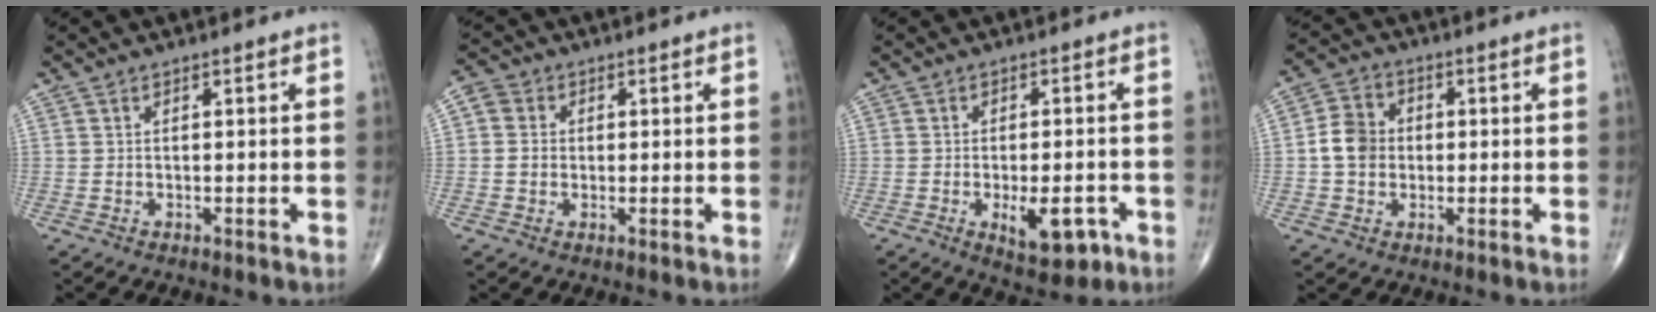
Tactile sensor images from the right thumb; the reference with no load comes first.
{"total": 3.9, "force": [0.1, 3.6, 1.5], "torque": [-0.021, 0.008, -0.004]}
{"total": 7.8, "force": [-3.0, 3.5, 6.4], "torque": [-0.084, 0.005, -0.034]}
{"total": 6.7, "force": [-0.3, 5.7, 3.6], "torque": [-0.051, 0.015, -0.014]}